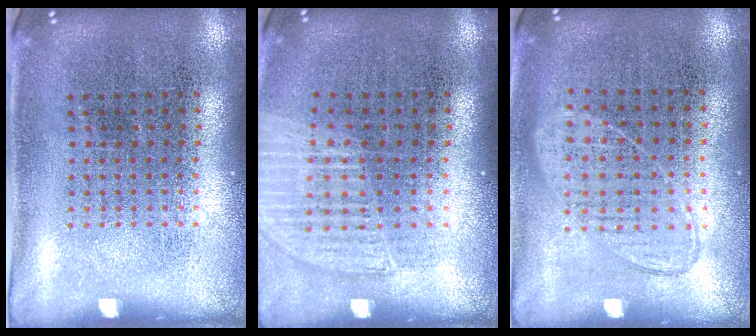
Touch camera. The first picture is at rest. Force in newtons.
{"total": 1.1, "press": 1.1, "slide": 0.3}
{"total": 0.9, "press": 0.8, "slide": 0.4}